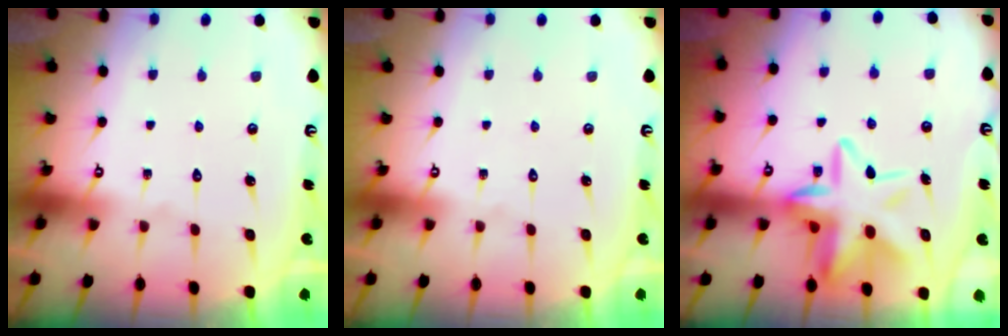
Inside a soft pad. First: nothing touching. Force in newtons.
{"total": 0.0}
{"total": 15.6, "press": 15.5, "slide": 1.7}